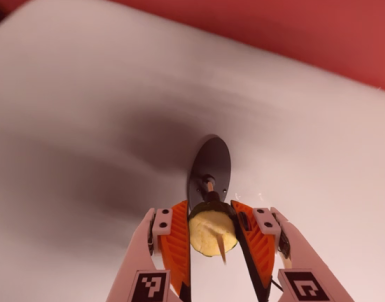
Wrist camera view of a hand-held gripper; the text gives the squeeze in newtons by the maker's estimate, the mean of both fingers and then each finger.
{"total": 11.6, "left": 12.4, "right": 10.8}